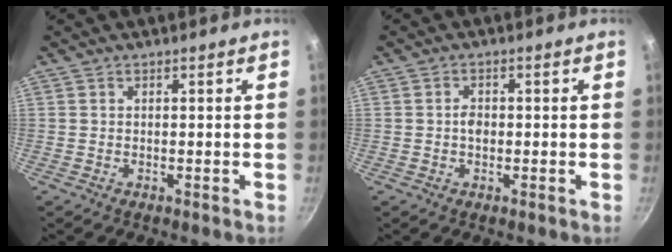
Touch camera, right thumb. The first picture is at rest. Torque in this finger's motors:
{"motor_torque": [-0.32, 0.17, 0.03, 0.27, 0.04]}